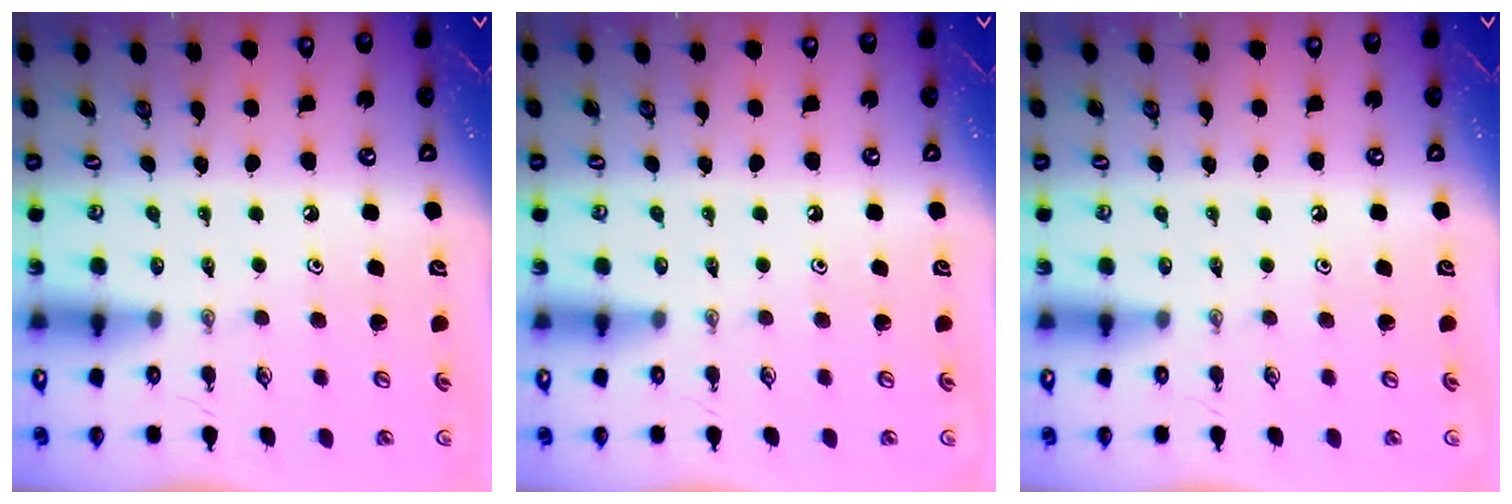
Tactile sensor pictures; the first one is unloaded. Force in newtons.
{"total": 0.0}
{"total": 0.0}